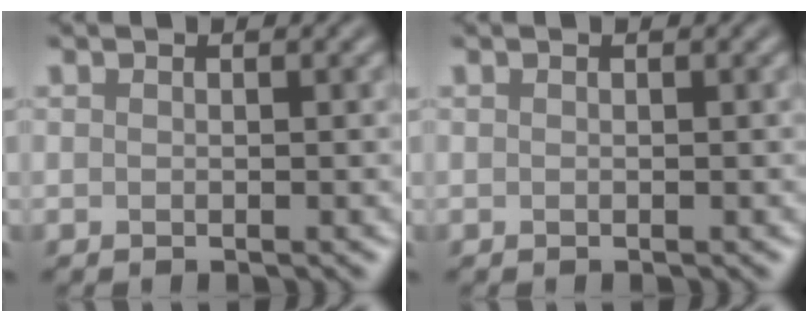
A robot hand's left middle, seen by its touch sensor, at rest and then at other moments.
{"total": 0.0}